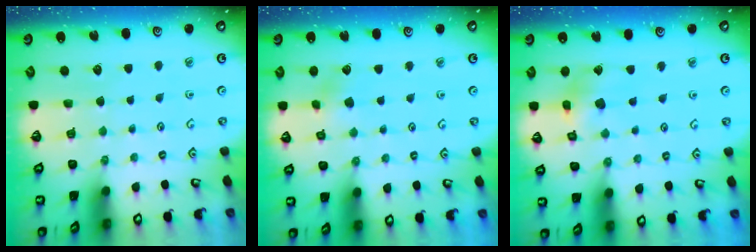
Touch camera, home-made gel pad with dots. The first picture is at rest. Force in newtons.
{"total": 2.7, "press": 2.6, "slide": 0.5}
{"total": 8.3, "press": 8.2, "slide": 1.0}